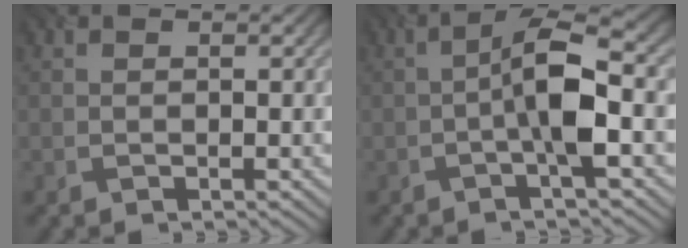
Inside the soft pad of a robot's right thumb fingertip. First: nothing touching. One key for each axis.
{"total": 6.5, "fx": -1.4, "fy": 1.3, "fz": 6.3, "tx": -0.109, "ty": 0.021, "tz": -0.035}